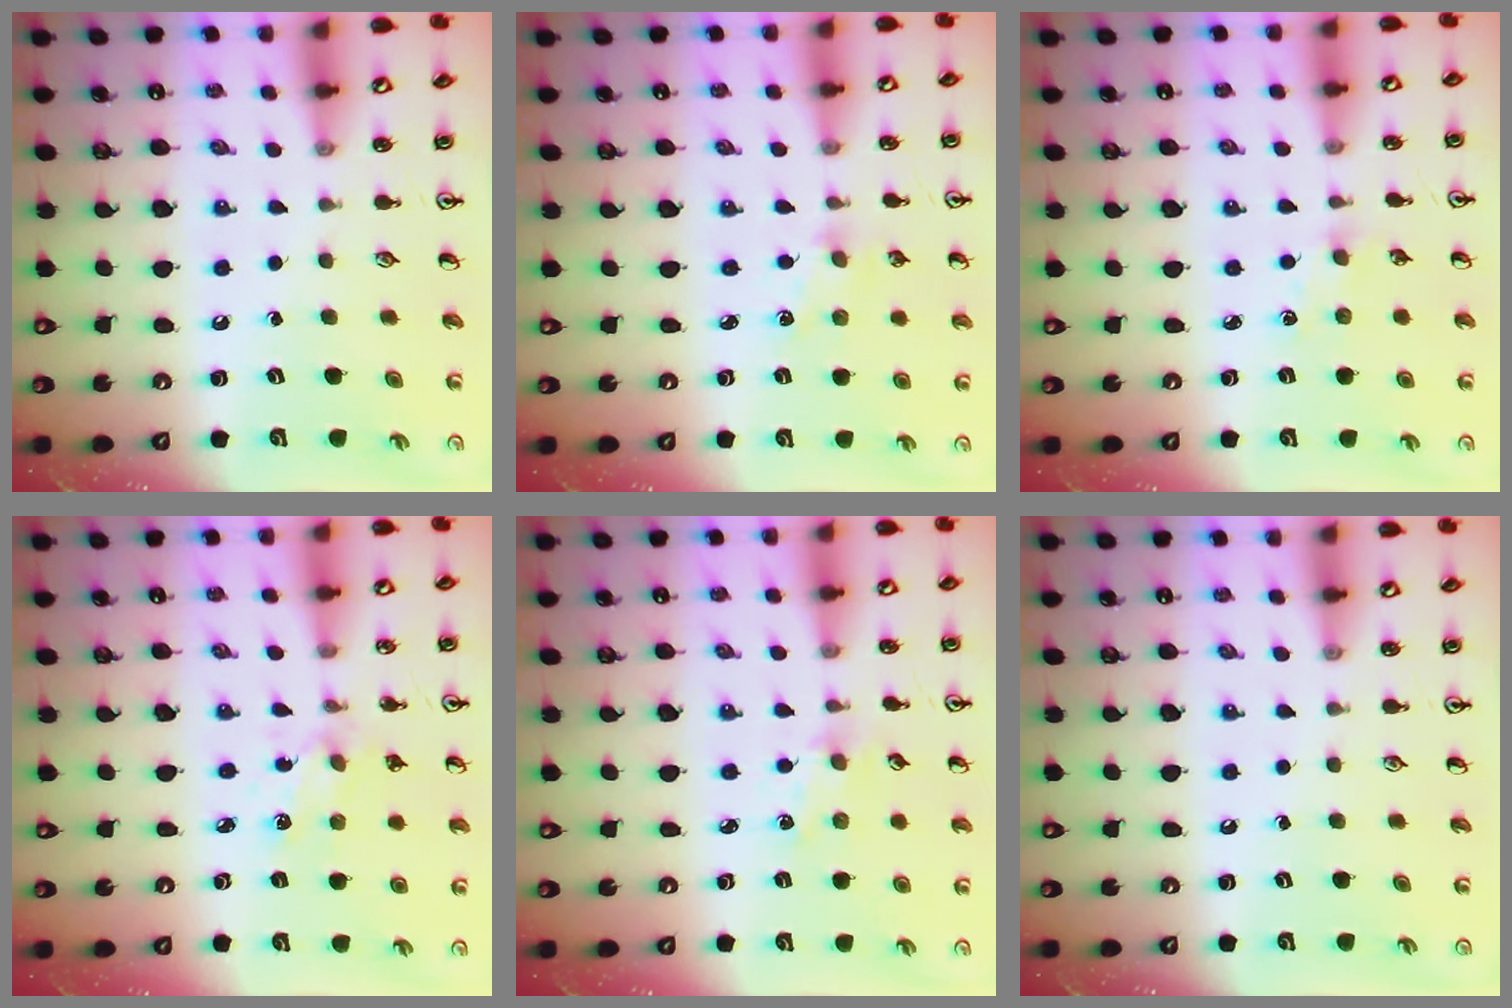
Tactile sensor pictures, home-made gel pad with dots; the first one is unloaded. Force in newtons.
{"total": 2.5, "press": 2.5, "slide": 0.3}
{"total": 2.8, "press": 2.7, "slide": 0.4}
{"total": 2.4, "press": 2.4, "slide": 0.6}
{"total": 2.3, "press": 2.3, "slide": 0.4}
{"total": 0.0}